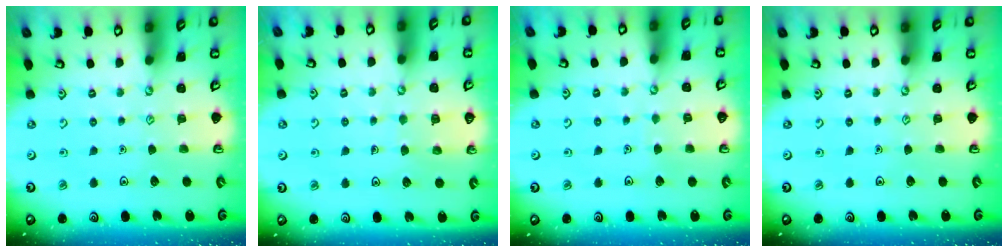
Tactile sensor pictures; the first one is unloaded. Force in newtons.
{"total": 5.1, "press": 5.0, "slide": 0.4}
{"total": 1.7, "press": 1.7, "slide": 0.1}
{"total": 0.0}